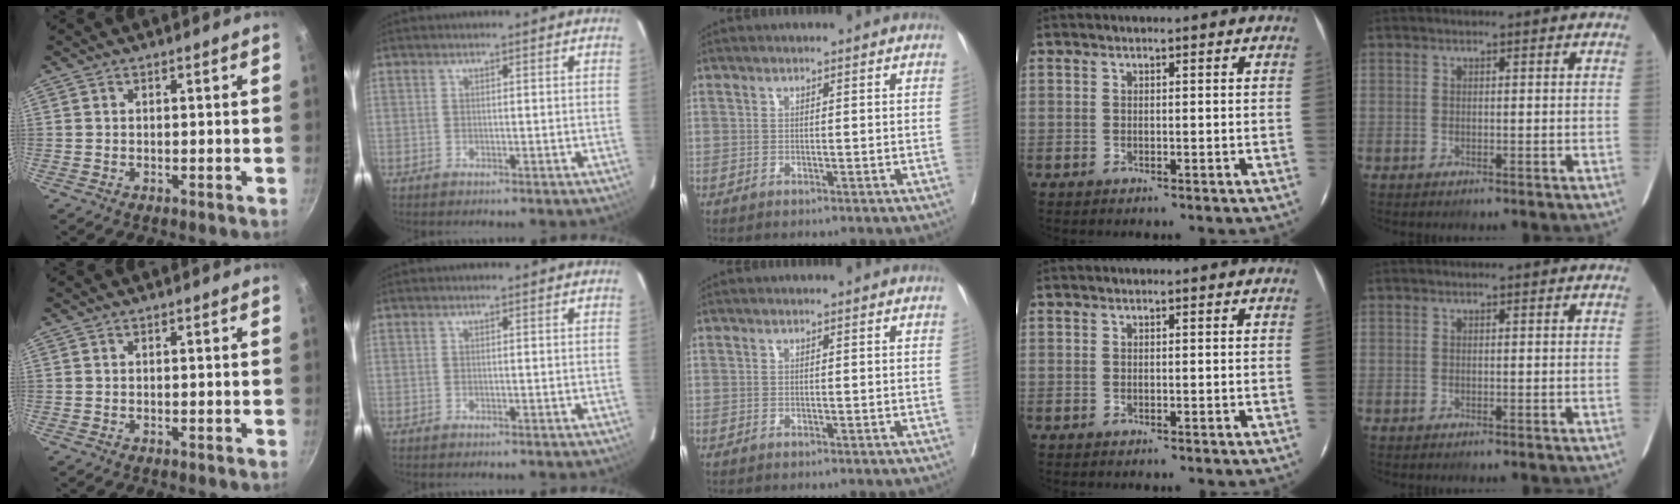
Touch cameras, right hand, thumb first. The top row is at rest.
{}